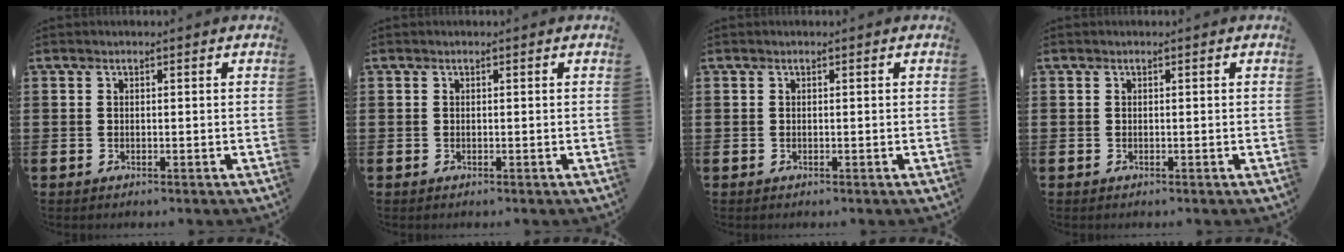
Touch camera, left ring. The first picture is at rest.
{"total": 0.0}
{"total": 0.0}
{"total": 0.0}